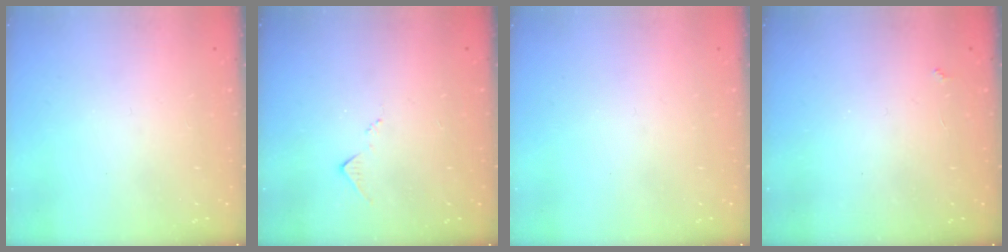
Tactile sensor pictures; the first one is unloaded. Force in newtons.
{"total": 7.1, "press": 7.1, "slide": 0.8}
{"total": 0.0}
{"total": 2.2, "press": 2.2, "slide": 0.4}